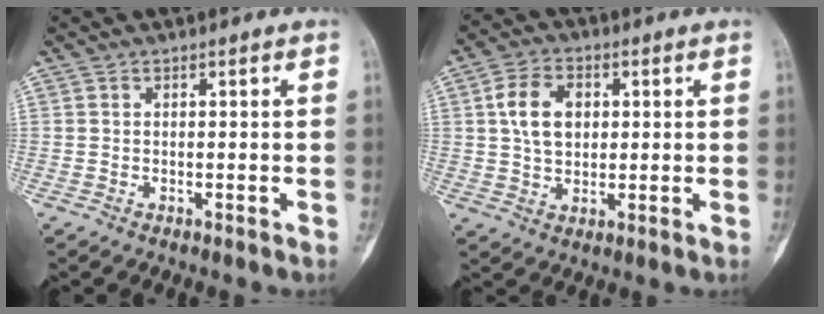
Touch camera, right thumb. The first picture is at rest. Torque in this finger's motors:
{"motor_torque": [-0.47, 0.77, 0.83, 0.06, 0.05]}